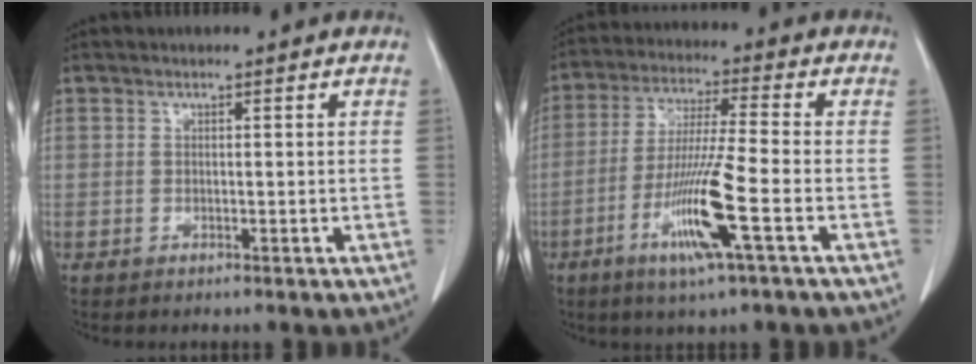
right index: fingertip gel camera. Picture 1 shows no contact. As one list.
[{"total": 11.6, "force": [-4.5, -0.6, 10.7], "torque": [-0.212, -0.019, -0.088]}]